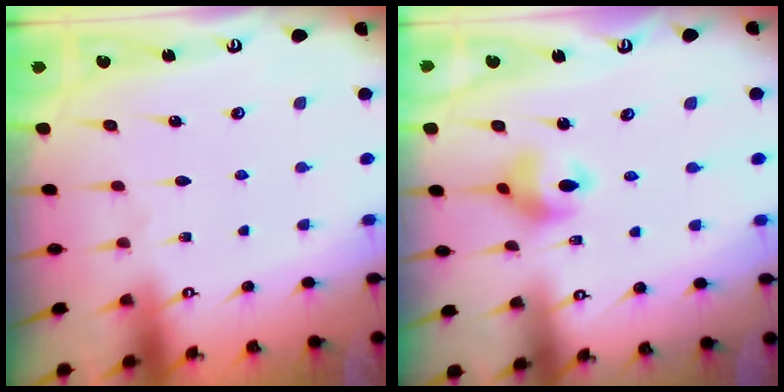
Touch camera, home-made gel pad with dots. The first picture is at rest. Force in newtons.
{"total": 7.9, "press": 7.9, "slide": 0.6}